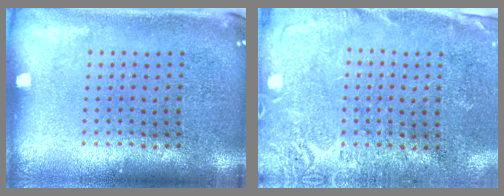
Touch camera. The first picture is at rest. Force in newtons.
{"total": 2.7, "press": 2.4, "slide": 1.1}